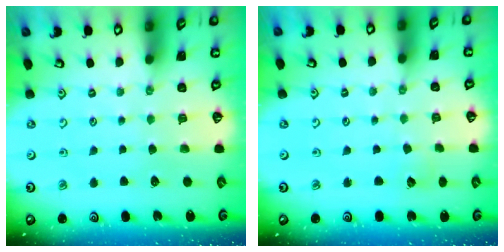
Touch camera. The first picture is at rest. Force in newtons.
{"total": 3.2, "press": 3.2, "slide": 0.2}